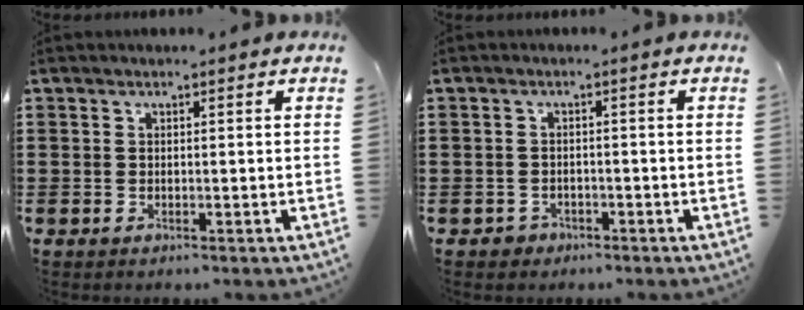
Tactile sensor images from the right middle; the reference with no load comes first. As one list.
[{"total": 1.6, "force": [-1.3, 0.9, 0.1], "torque": [-0.006, 0.001, -0.031]}]